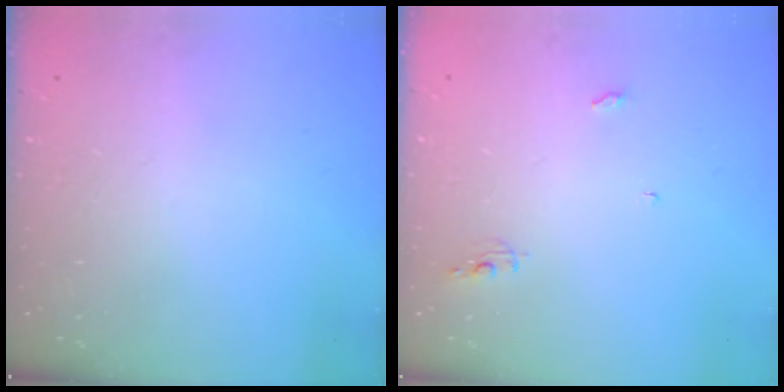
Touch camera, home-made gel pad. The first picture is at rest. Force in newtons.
{"total": 4.1, "press": 4.1, "slide": 0.3}